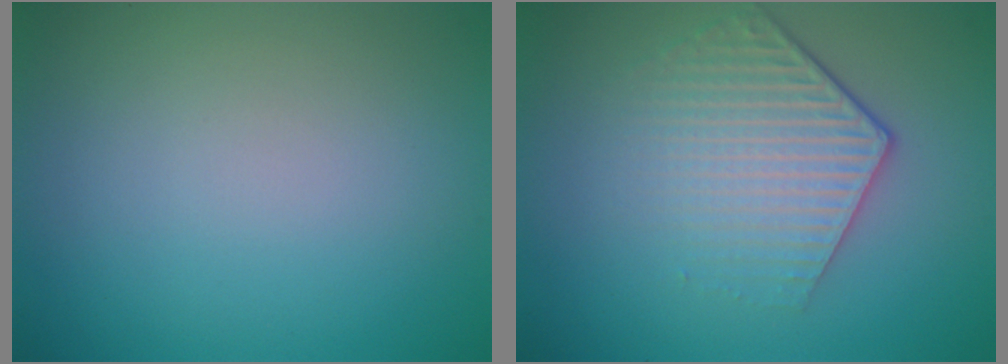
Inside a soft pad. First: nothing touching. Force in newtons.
{"total": 4.3, "press": 3.2, "slide": 3.0}